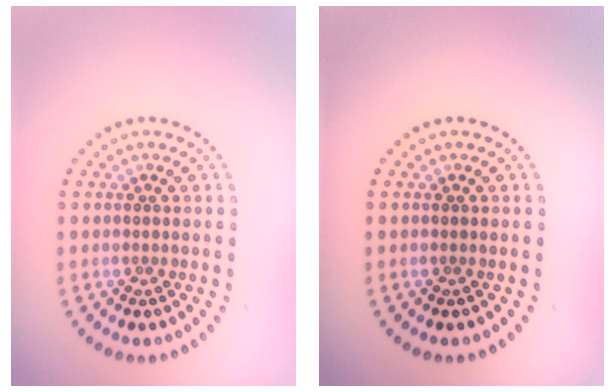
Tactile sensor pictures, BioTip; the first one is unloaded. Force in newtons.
{"total": 0.0}